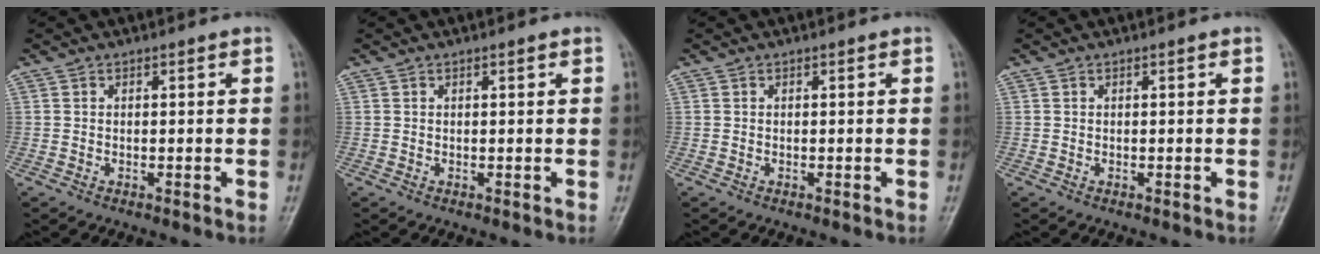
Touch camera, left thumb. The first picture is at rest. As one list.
[{"total": 0.5, "force": [0.3, 0.1, 0.4], "torque": [-0.007, 0.000, 0.004]}, {"total": 0.0}, {"total": 0.0}]